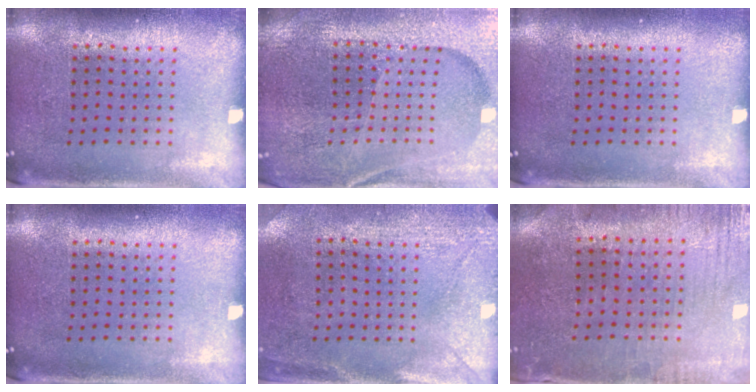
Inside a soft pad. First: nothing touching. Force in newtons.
{"total": 4.0, "press": 3.9, "slide": 1.0}
{"total": 0.0}
{"total": 0.0}
{"total": 3.0, "press": 2.3, "slide": 1.9}
{"total": 0.5, "press": 0.3, "slide": 0.4}